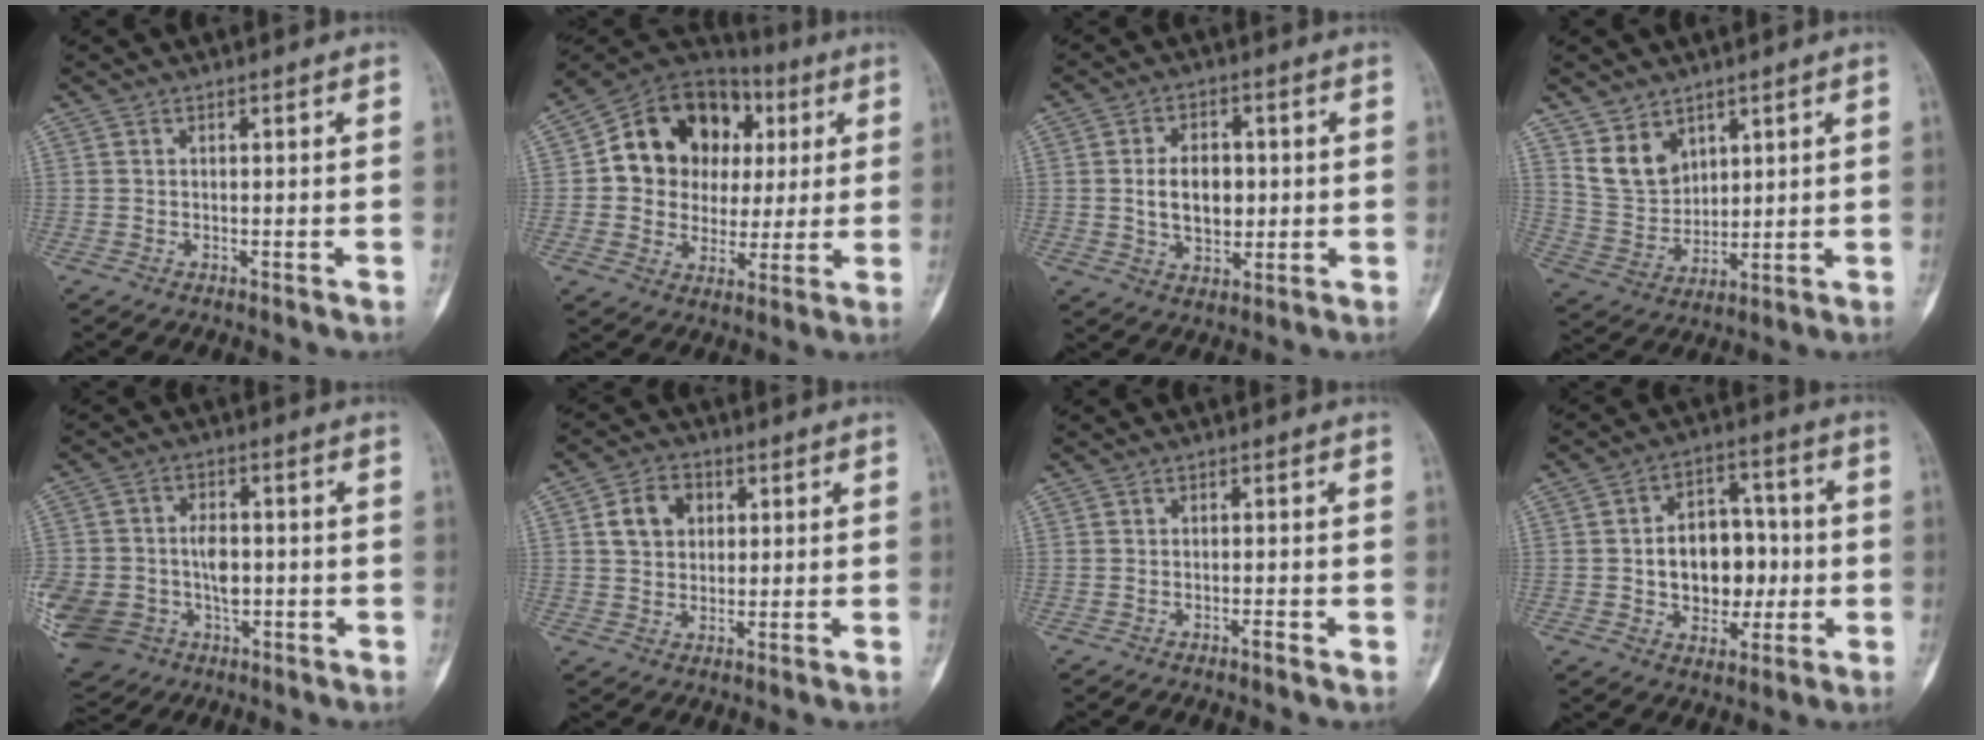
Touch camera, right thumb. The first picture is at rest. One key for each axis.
{"total": 18.4, "fx": 3.8, "fy": 15.2, "fz": 9.7, "tx": -0.107, "ty": 0.029, "tz": 0.069}
{"total": 8.8, "fx": 0.2, "fy": 5.9, "fz": 6.5, "tx": -0.080, "ty": 0.002, "tz": 0.007}
{"total": 8.3, "fx": 4.9, "fy": 5.8, "fz": 3.4, "tx": -0.045, "ty": -0.032, "tz": 0.112}
{"total": 21.5, "fx": -3.1, "fy": 16.4, "fz": 13.7, "tx": -0.311, "ty": 0.015, "tz": -0.029}
{"total": 7.0, "fx": 1.9, "fy": 5.5, "fz": 3.9, "tx": -0.046, "ty": 0.002, "tz": 0.031}
{"total": 1.1, "fx": -0.6, "fy": 0.2, "fz": 0.9, "tx": -0.016, "ty": 0.001, "tz": -0.012}
{"total": 13.2, "fx": -0.8, "fy": 9.6, "fz": 9.0, "tx": -0.083, "ty": 0.030, "tz": -0.007}